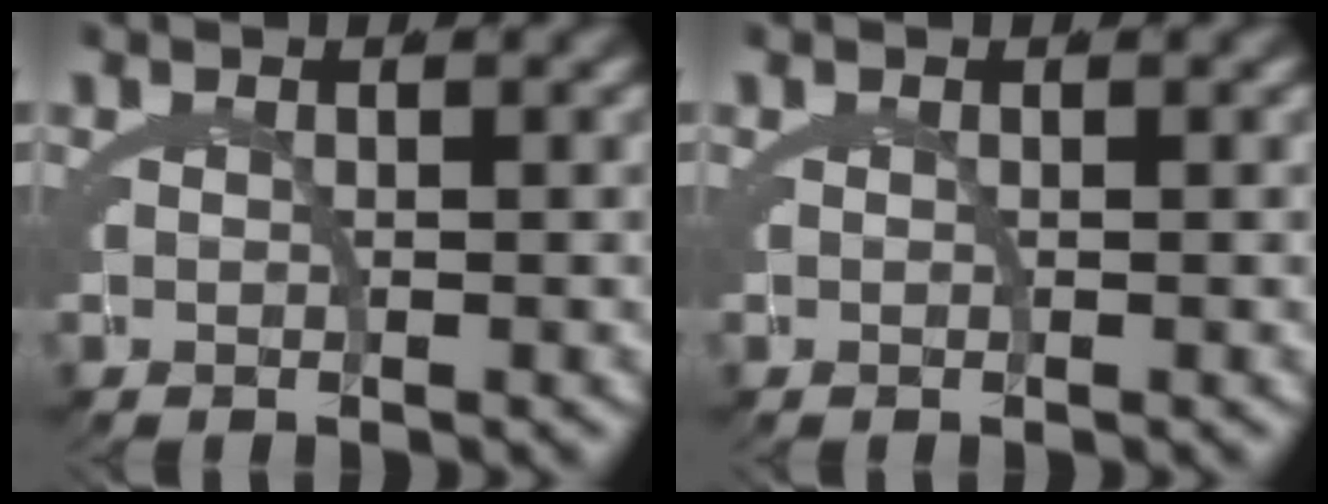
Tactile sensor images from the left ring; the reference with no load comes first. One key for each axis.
{"total": 0.0}